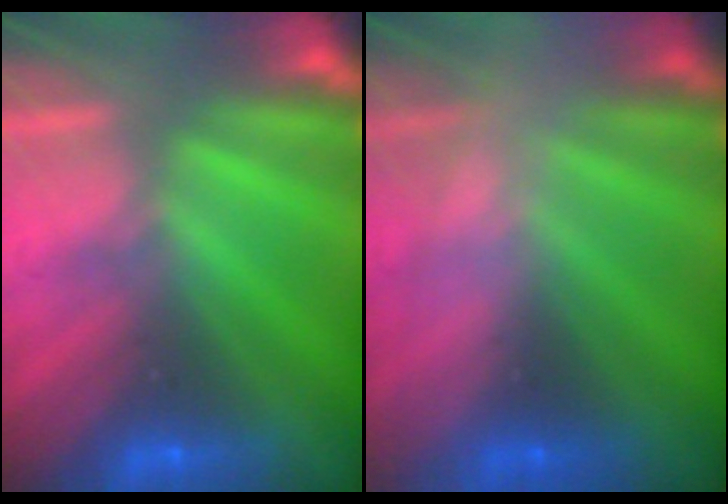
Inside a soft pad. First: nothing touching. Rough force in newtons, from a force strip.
{"total": 2.6}